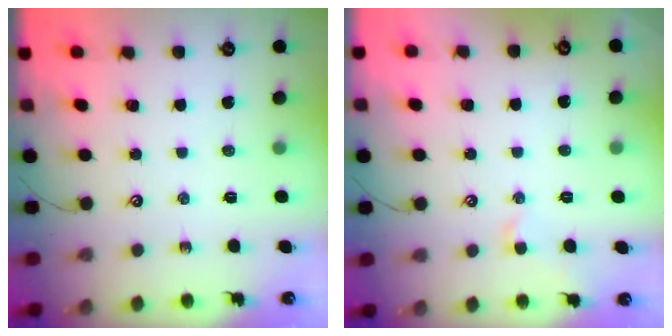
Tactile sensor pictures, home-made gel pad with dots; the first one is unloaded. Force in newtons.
{"total": 0.8, "press": 0.7, "slide": 0.5}